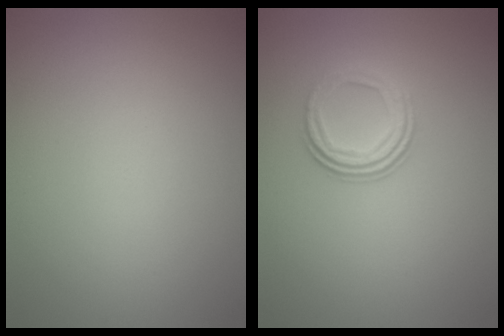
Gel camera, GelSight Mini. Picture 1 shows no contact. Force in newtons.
{"total": 3.2, "press": 2.3, "slide": 2.1}